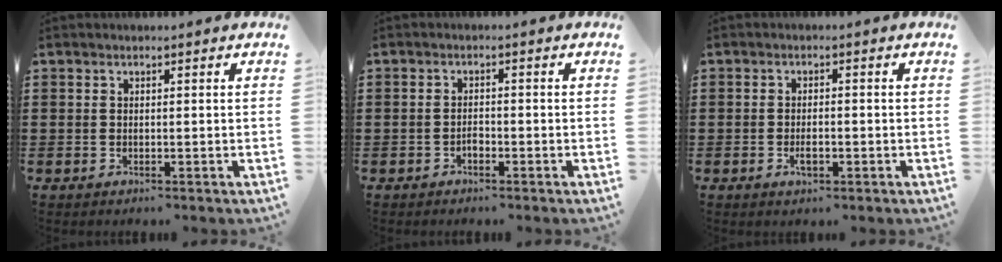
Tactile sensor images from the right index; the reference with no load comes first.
{"total": 1.4, "force": [-1.0, 0.7, 0.7], "torque": [-0.016, 0.001, -0.019]}
{"total": 2.2, "force": [-0.7, 0.9, 1.9], "torque": [-0.035, 0.003, -0.012]}